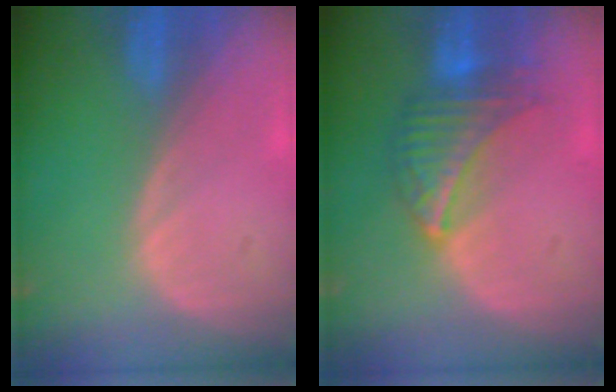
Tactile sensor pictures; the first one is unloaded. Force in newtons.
{"total": 6.7, "press": 6.5, "slide": 1.3}